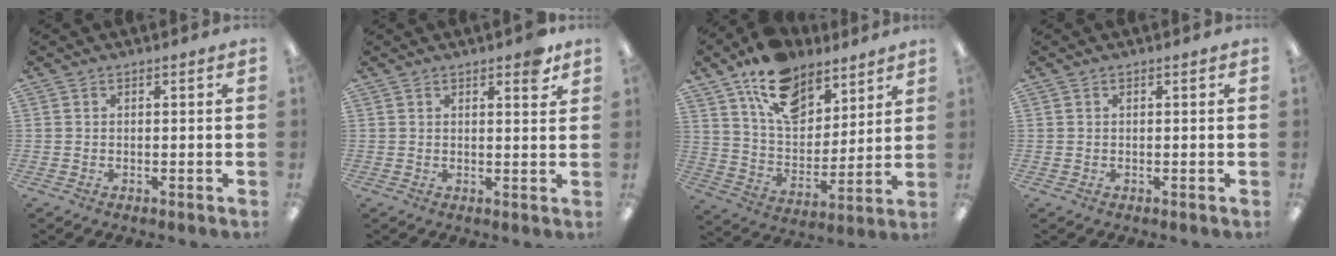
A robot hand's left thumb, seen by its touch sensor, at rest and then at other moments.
{"total": 3.3, "force": [2.4, 1.1, 2.1], "torque": [-0.022, -0.008, 0.037]}
{"total": 16.1, "force": [11.0, 9.2, 7.2], "torque": [-0.124, -0.057, 0.204]}
{"total": 0.0}